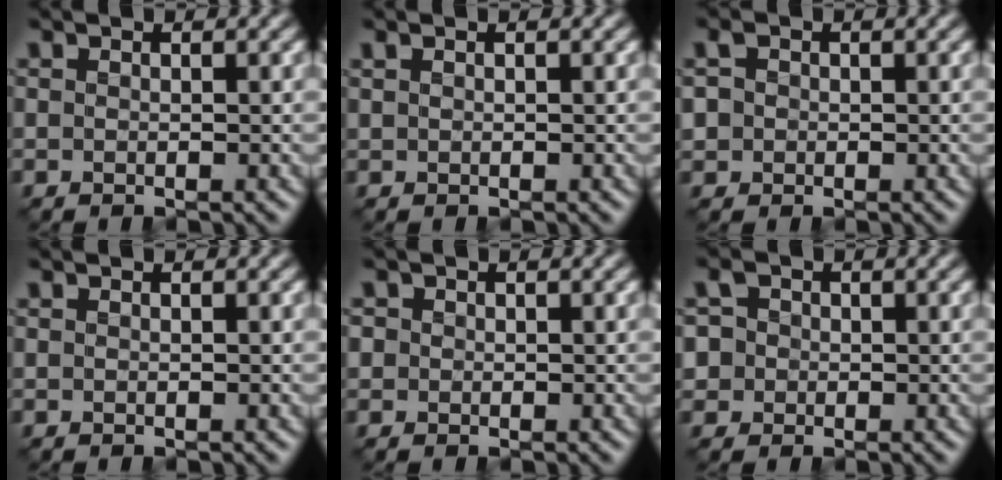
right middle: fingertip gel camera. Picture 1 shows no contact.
{"total": 0.0}
{"total": 1.9, "force": [0.1, 1.8, 0.7], "torque": [-0.017, -0.001, 0.002]}
{"total": 0.0}
{"total": 0.8, "force": [0.0, 0.8, -0.1], "torque": [0.008, -0.002, -0.001]}
{"total": 2.4, "force": [0.2, 2.3, 0.6], "torque": [-0.006, 0.006, 0.008]}